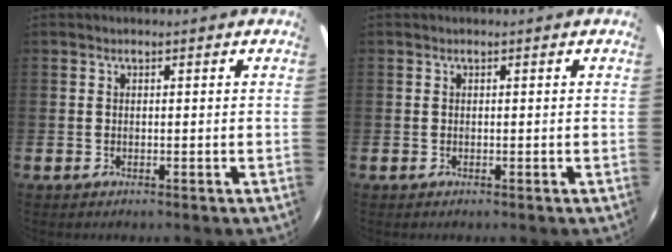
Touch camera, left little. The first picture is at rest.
{"total": 0.0}